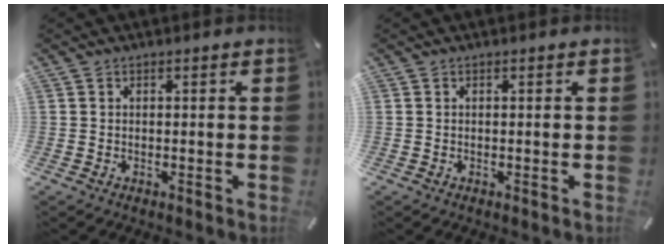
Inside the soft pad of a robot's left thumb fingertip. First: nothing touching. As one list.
[{"total": 0.0}]